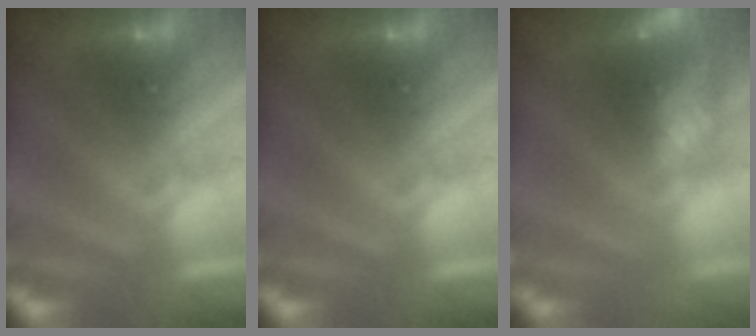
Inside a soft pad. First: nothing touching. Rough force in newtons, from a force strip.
{"total": 0.0}
{"total": 8.5}